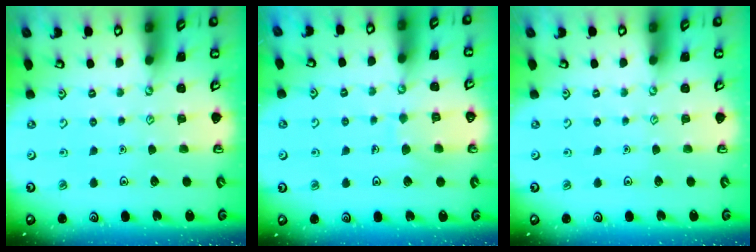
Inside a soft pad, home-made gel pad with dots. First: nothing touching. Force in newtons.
{"total": 6.4, "press": 6.4, "slide": 0.6}
{"total": 0.0}